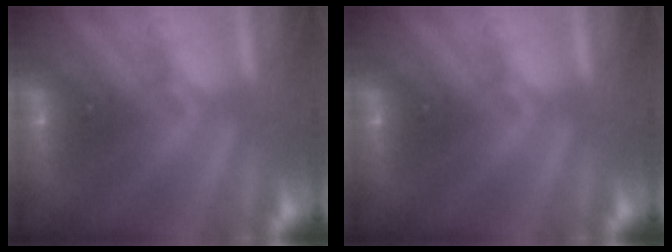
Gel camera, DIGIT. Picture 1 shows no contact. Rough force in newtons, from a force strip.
{"total": 0.0}